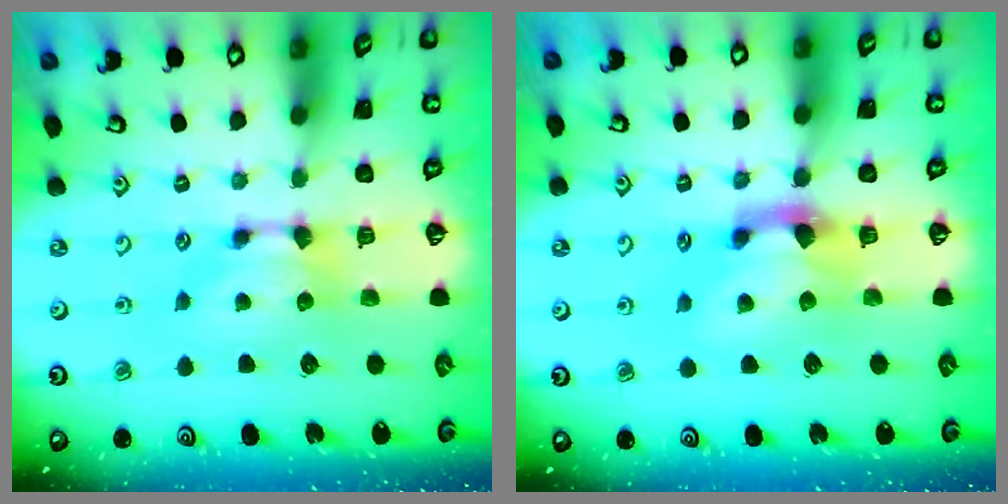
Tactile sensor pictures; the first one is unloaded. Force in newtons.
{"total": 2.6, "press": 2.0, "slide": 1.7}